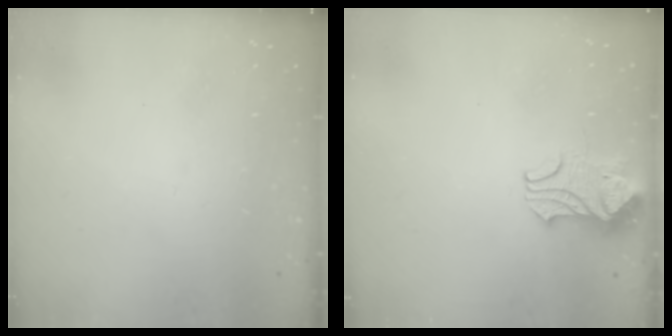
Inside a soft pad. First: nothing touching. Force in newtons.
{"total": 2.3, "press": 2.2, "slide": 0.9}